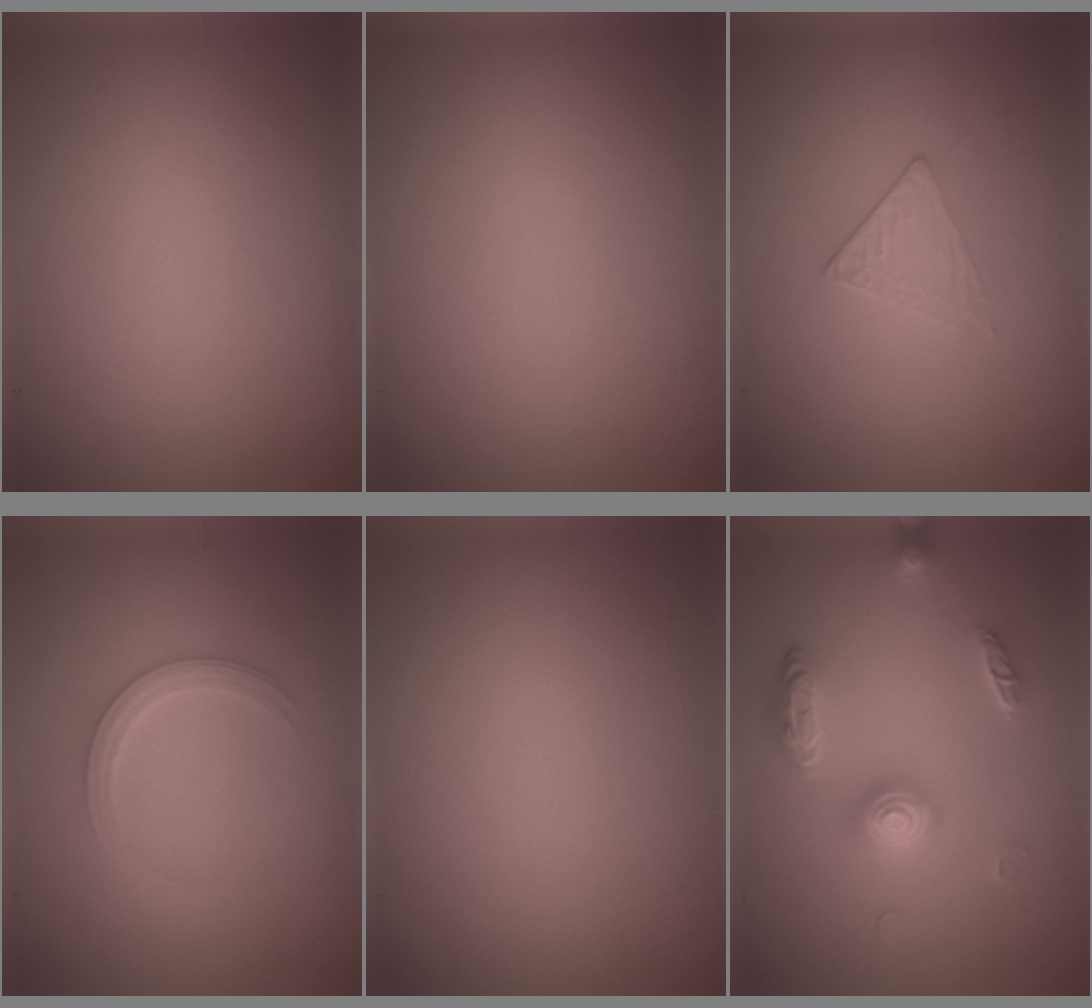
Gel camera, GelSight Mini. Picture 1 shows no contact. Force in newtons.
{"total": 0.0}
{"total": 1.2, "press": 0.7, "slide": 1.0}
{"total": 2.2, "press": 2.2, "slide": 0.2}
{"total": 0.0}
{"total": 3.2, "press": 2.9, "slide": 1.2}